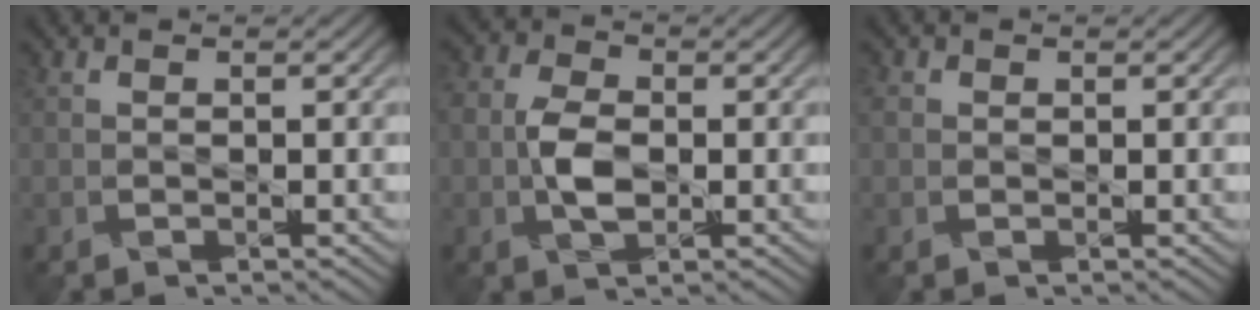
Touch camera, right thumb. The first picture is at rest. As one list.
[{"total": 4.7, "force": [-0.7, 2.8, 3.7], "torque": [-0.084, 0.003, -0.021]}, {"total": 1.1, "force": [0.1, 1.0, 0.3], "torque": [-0.007, 0.001, 0.001]}]